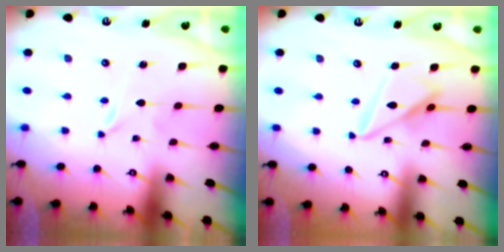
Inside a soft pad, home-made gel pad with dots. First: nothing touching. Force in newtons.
{"total": 12.7, "press": 12.6, "slide": 1.2}